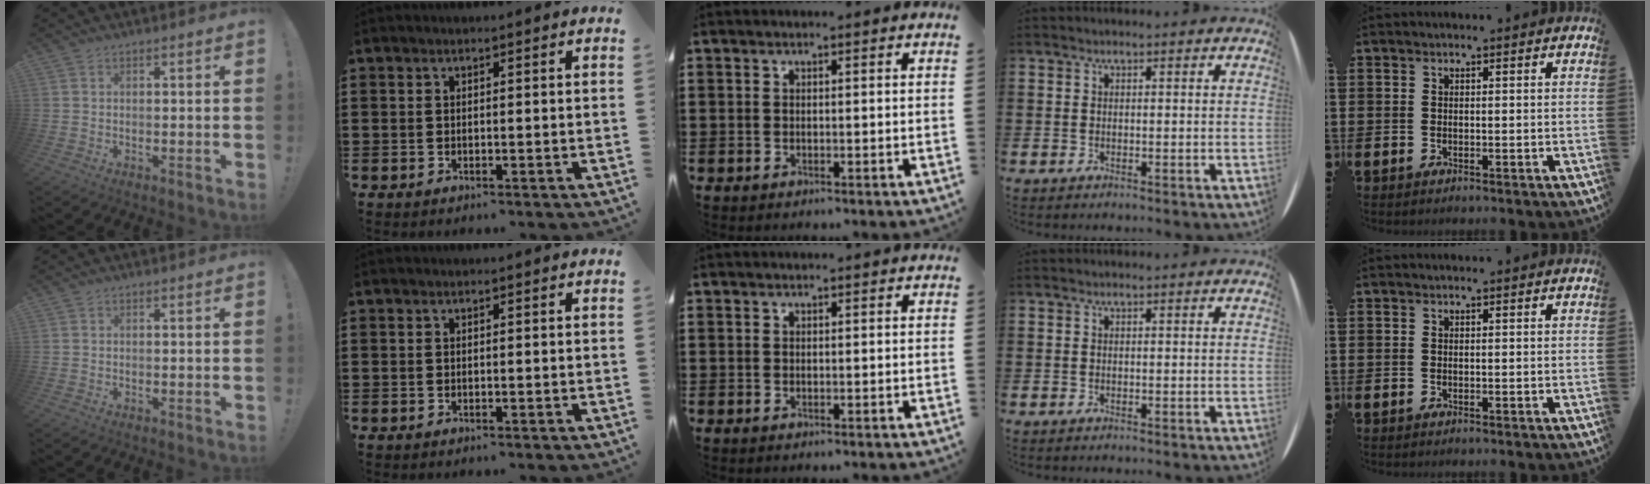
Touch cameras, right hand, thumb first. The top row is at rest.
{}